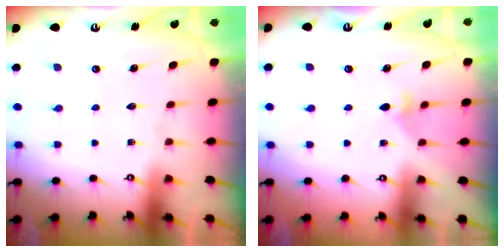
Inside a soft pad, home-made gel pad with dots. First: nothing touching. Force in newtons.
{"total": 4.2, "press": 4.1, "slide": 0.8}